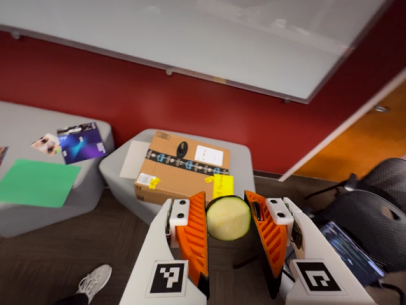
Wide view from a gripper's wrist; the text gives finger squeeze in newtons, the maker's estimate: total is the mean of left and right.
{"total": 10.2, "left": 10.6, "right": 9.8}